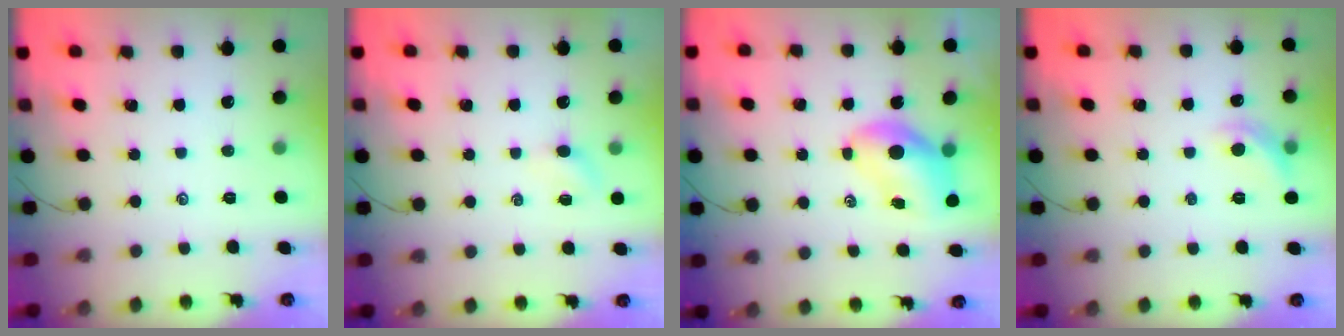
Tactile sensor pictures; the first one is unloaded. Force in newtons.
{"total": 2.3, "press": 2.2, "slide": 0.7}
{"total": 8.4, "press": 8.2, "slide": 1.7}
{"total": 7.6, "press": 7.5, "slide": 1.1}